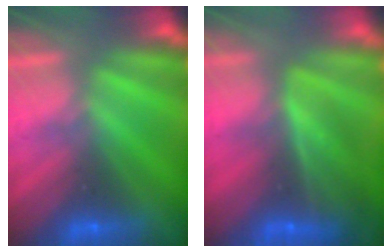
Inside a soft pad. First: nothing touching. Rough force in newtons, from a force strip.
{"total": 9.9}